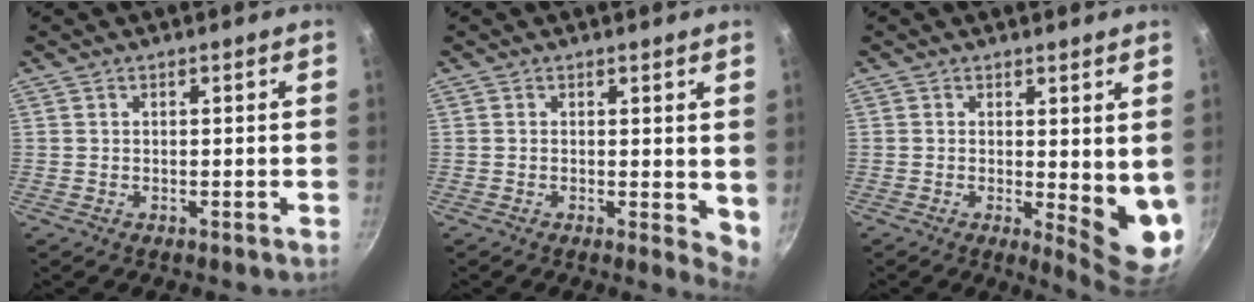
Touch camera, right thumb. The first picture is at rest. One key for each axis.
{"total": 4.2, "fx": 0.6, "fy": 2.0, "fz": 3.7, "tx": -0.041, "ty": -0.007, "tz": 0.006}
{"total": 8.3, "fx": 0.6, "fy": 3.1, "fz": 7.7, "tx": -0.090, "ty": -0.028, "tz": 0.011}